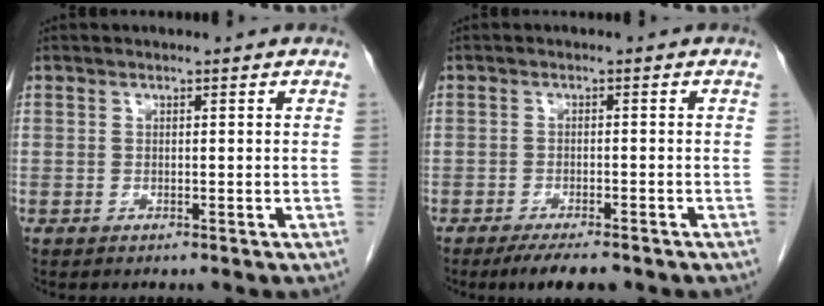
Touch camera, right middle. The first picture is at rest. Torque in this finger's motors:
{"motor_torque": [0.33, -0.25, 0.00, 0.01]}